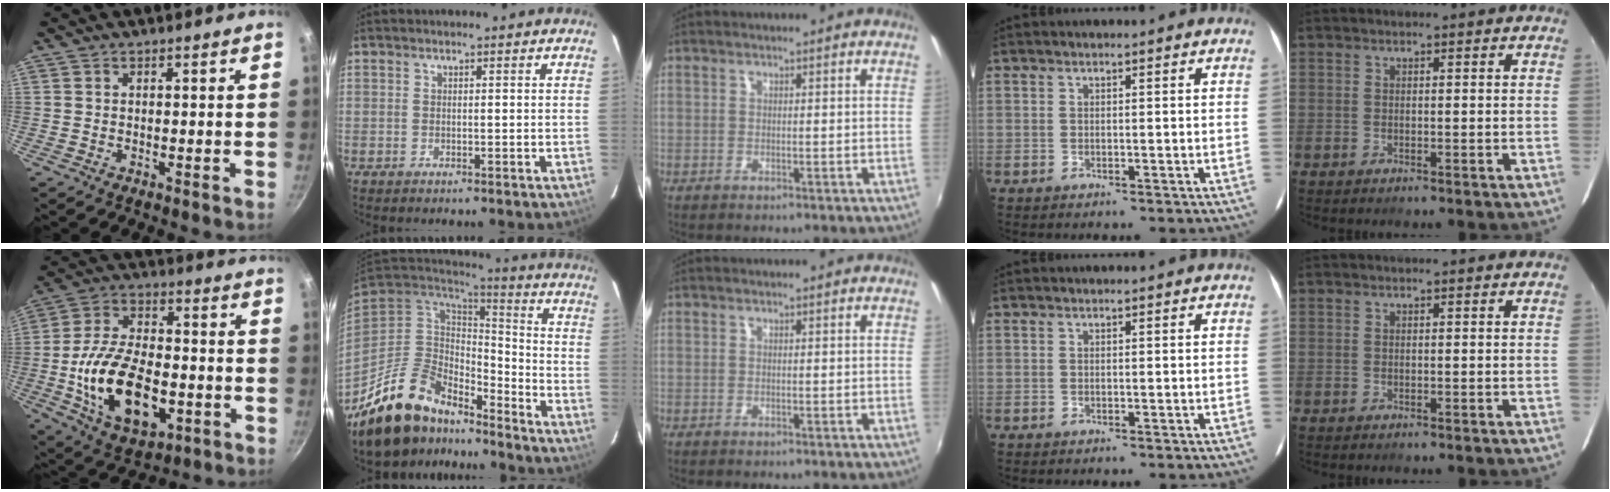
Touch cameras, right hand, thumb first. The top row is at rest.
{"thumb": {"total": 20.2, "force": [-4.6, 11.4, 16.0], "torque": [-0.278, 0.020, -0.073]}, "index": {"total": 18.1, "force": [-14.2, 7.9, 8.0], "torque": [-0.179, -0.008, -0.241]}}